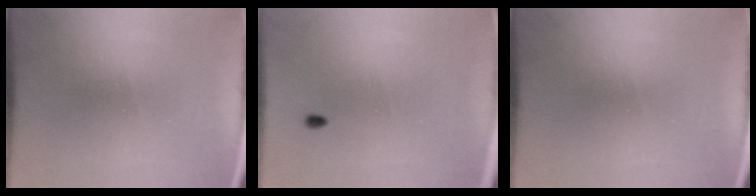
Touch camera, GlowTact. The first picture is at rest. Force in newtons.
{"total": 0.7}
{"total": 0.0}